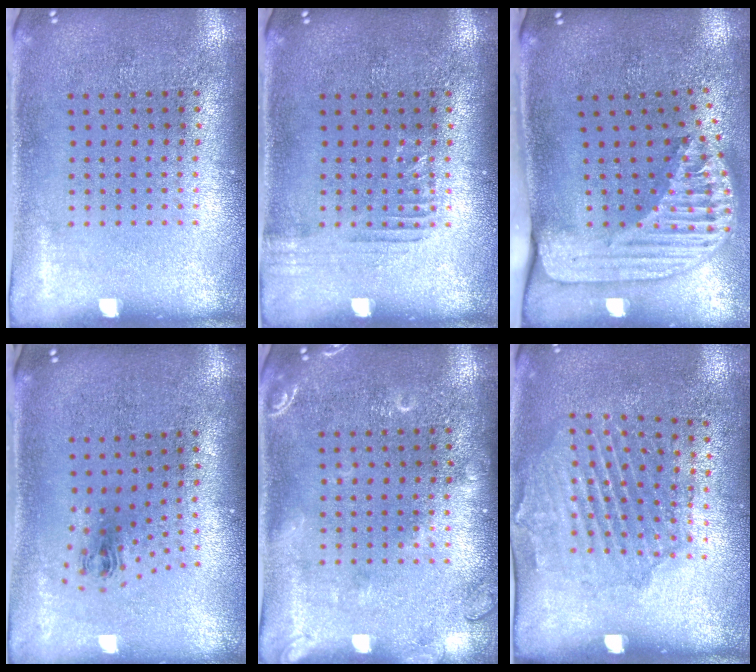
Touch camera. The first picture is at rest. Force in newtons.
{"total": 1.2, "press": 1.2, "slide": 0.3}
{"total": 2.6, "press": 1.8, "slide": 1.8}
{"total": 1.0, "press": 0.5, "slide": 0.9}
{"total": 2.0, "press": 2.0, "slide": 0.3}
{"total": 1.6, "press": 1.4, "slide": 0.8}